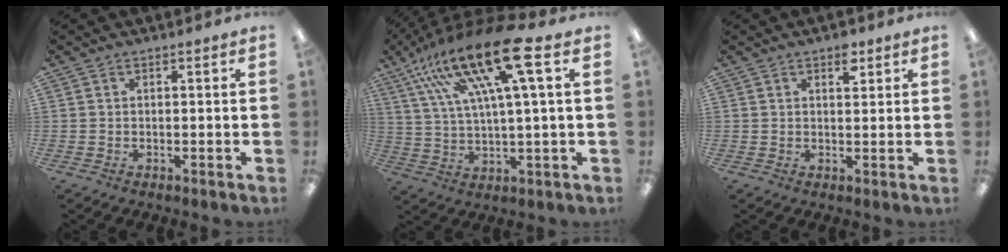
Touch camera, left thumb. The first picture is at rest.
{"total": 19.9, "force": [10.4, 4.9, 16.2], "torque": [-0.323, -0.047, 0.159]}
{"total": 3.4, "force": [2.2, 1.7, 2.0], "torque": [-0.011, -0.011, 0.032]}